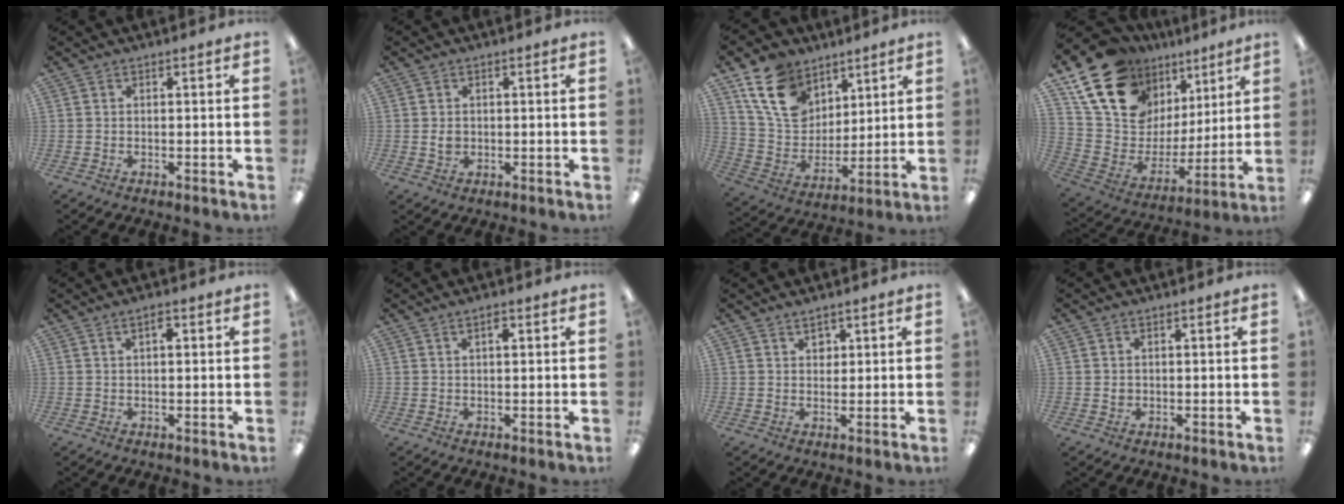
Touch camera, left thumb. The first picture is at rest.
{"total": 2.3, "force": [0.1, 1.7, 1.5], "torque": [-0.021, 0.001, -0.001]}
{"total": 16.5, "force": [9.5, 11.5, 6.9], "torque": [-0.135, -0.041, 0.188]}
{"total": 19.9, "force": [13.1, 12.6, 8.0], "torque": [-0.168, -0.077, 0.255]}
{"total": 2.3, "force": [1.1, 1.0, 1.8], "torque": [-0.021, -0.001, 0.014]}
{"total": 2.0, "force": [1.1, 0.7, 1.5], "torque": [-0.023, 0.000, 0.016]}
{"total": 2.6, "force": [1.7, 1.7, 1.0], "torque": [-0.006, -0.004, 0.029]}
{"total": 1.1, "force": [0.1, 1.0, 0.5], "torque": [-0.009, 0.006, 0.001]}